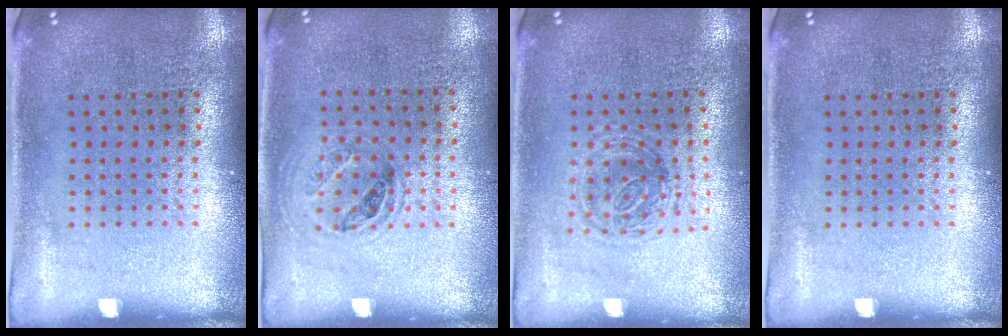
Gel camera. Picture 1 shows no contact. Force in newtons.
{"total": 1.0, "press": 0.9, "slide": 0.5}
{"total": 1.2, "press": 1.0, "slide": 0.6}
{"total": 0.0}